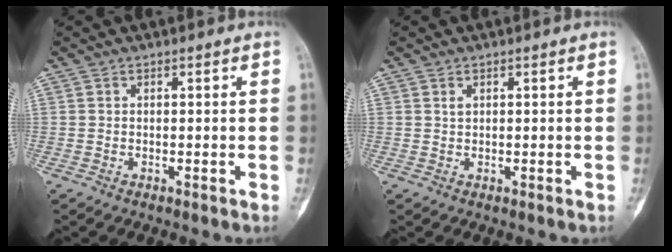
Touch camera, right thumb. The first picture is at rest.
{"total": 0.9, "force": [0.4, 0.6, 0.5], "torque": [-0.008, 0.001, 0.008]}